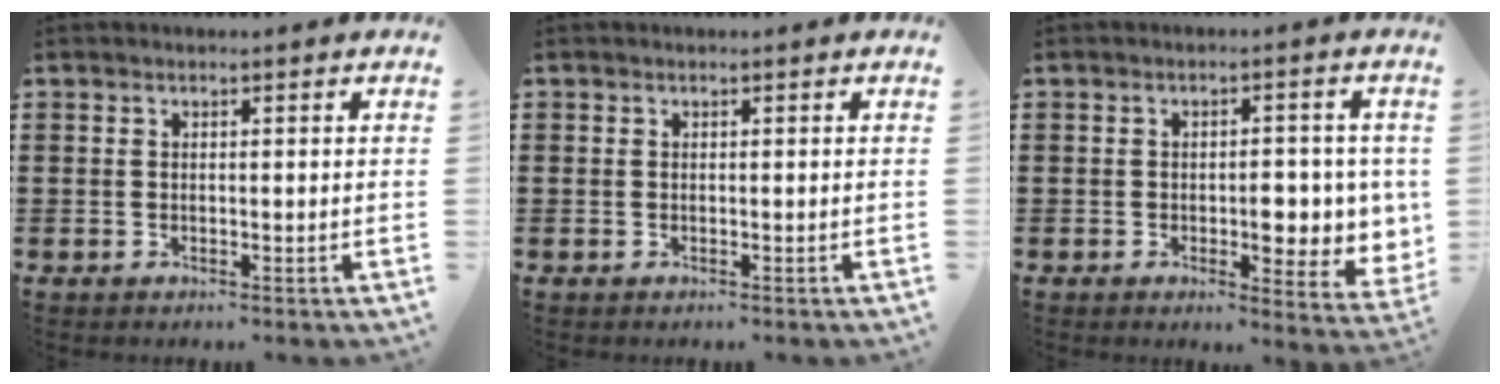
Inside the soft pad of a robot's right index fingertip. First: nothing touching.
{"total": 0.0}
{"total": 6.0, "force": [-0.5, 2.8, 5.3], "torque": [-0.054, -0.007, -0.018]}